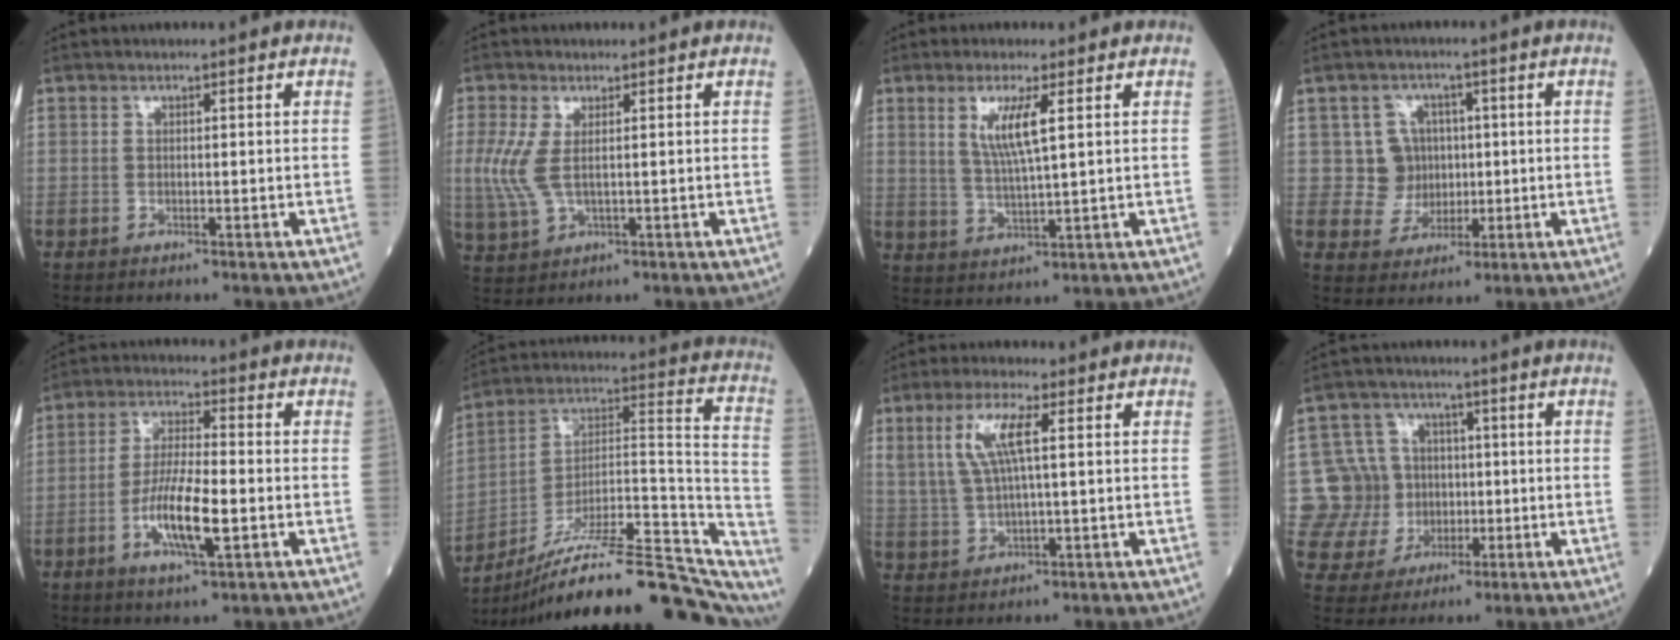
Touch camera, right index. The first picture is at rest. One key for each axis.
{"total": 5.5, "fx": 0.6, "fy": 2.3, "fz": 5.0, "tx": -0.140, "ty": -0.004, "tz": 0.017}
{"total": 6.0, "fx": 2.2, "fy": 0.2, "fz": 5.6, "tx": -0.114, "ty": -0.005, "tz": 0.047}
{"total": 5.6, "fx": 0.8, "fy": 5.6, "fz": 0.4, "tx": 0.001, "ty": 0.015, "tz": 0.017}
{"total": 9.2, "fx": -2.8, "fy": 1.6, "fz": 8.6, "tx": -0.167, "ty": -0.004, "tz": -0.053}
{"total": 31.0, "fx": -26.4, "fy": 4.5, "fz": 15.6, "tx": -0.169, "ty": 0.015, "tz": -0.381}
{"total": 6.8, "fx": 2.3, "fy": 1.2, "fz": 6.3, "tx": -0.141, "ty": 0.014, "tz": 0.050}
{"total": 10.6, "fx": -0.1, "fy": 10.5, "fz": 1.7, "tx": -0.044, "ty": 0.035, "tz": 0.013}